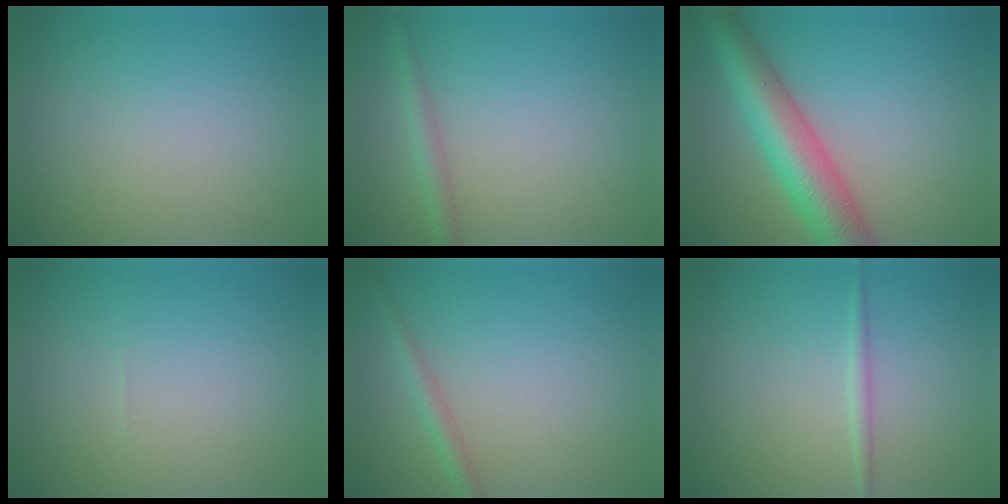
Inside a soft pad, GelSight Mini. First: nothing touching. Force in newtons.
{"total": 1.7, "press": 1.7, "slide": 0.1}
{"total": 7.7, "press": 7.7, "slide": 0.2}
{"total": 0.0}
{"total": 1.5, "press": 1.5, "slide": 0.0}
{"total": 1.1, "press": 1.1, "slide": 0.0}